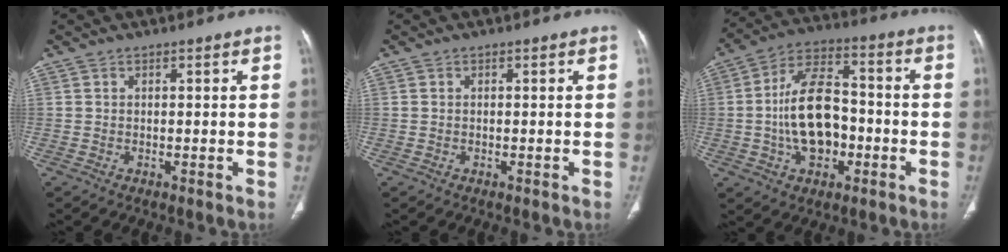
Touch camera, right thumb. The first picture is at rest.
{"total": 0.0}
{"total": 15.5, "force": [-2.5, 9.4, 12.0], "torque": [-0.198, 0.035, -0.044]}